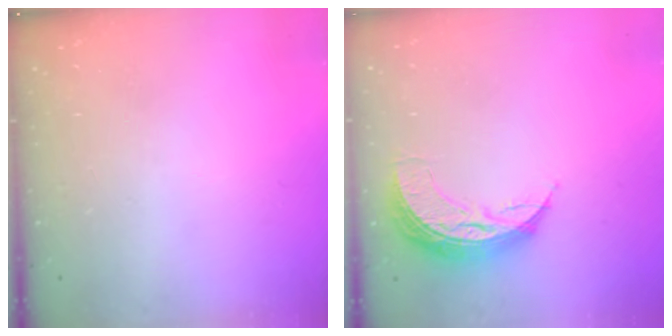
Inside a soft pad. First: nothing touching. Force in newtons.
{"total": 9.0, "press": 9.0, "slide": 0.6}